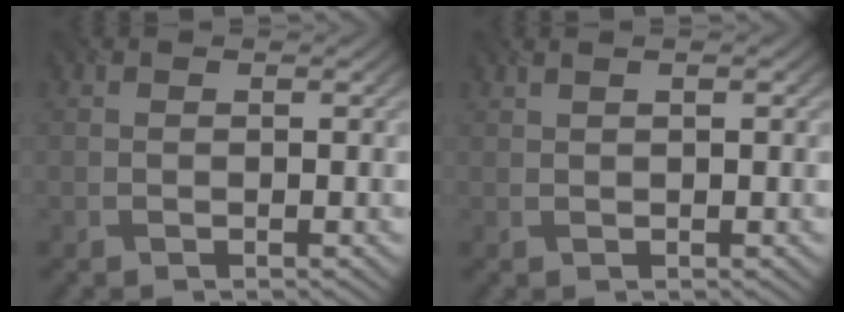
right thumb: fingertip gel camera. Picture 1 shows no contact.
{"total": 1.3, "force": [0.9, 0.1, 0.9], "torque": [-0.017, 0.001, 0.016]}